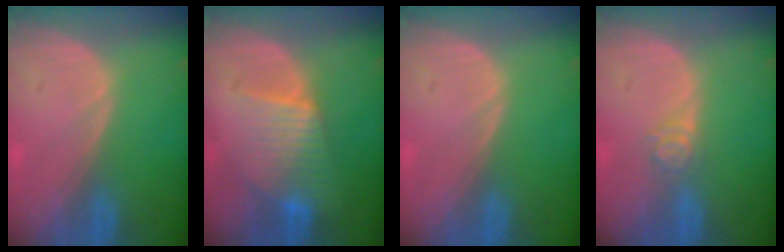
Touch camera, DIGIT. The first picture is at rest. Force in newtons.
{"total": 6.6, "press": 6.6, "slide": 0.1}
{"total": 0.0}
{"total": 3.0, "press": 2.5, "slide": 1.7}